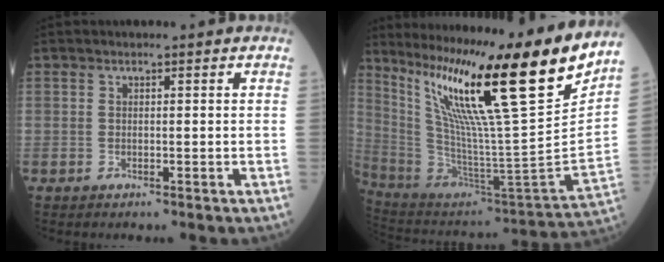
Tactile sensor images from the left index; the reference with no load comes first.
{"total": 27.3, "force": [18.8, -1.5, 19.7], "torque": [-0.324, -0.061, 0.313]}